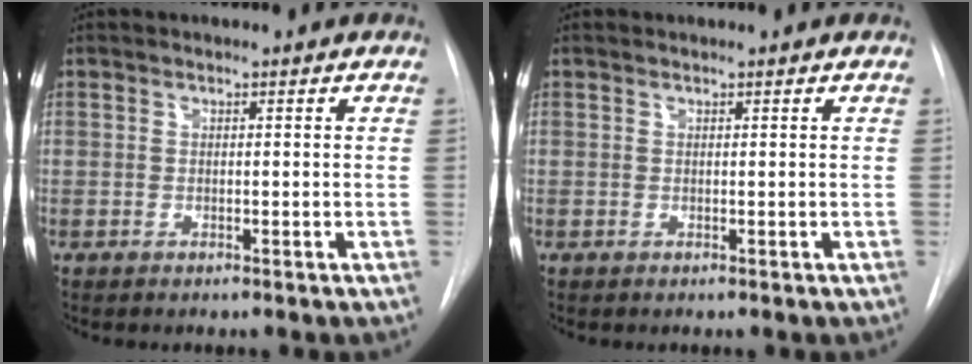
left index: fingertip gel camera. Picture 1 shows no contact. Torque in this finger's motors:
{"motor_torque": [-0.05, -0.23, 0.03, 0.01]}